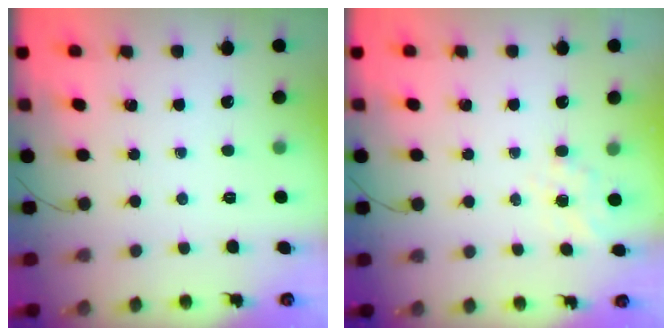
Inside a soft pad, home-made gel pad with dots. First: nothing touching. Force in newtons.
{"total": 5.3, "press": 5.2, "slide": 1.2}